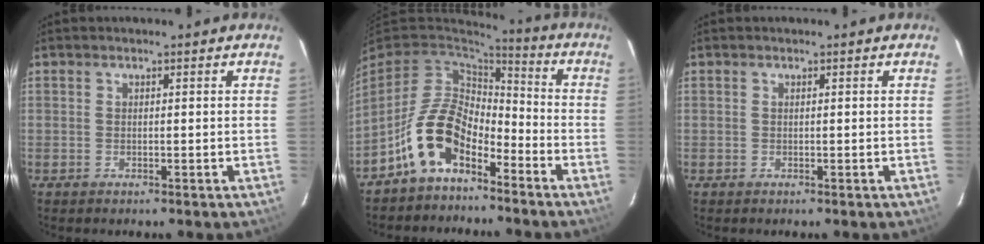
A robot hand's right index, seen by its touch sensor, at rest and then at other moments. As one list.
[{"total": 12.1, "force": [-6.9, 6.5, 7.5], "torque": [-0.155, 0.017, -0.132]}, {"total": 0.0}]